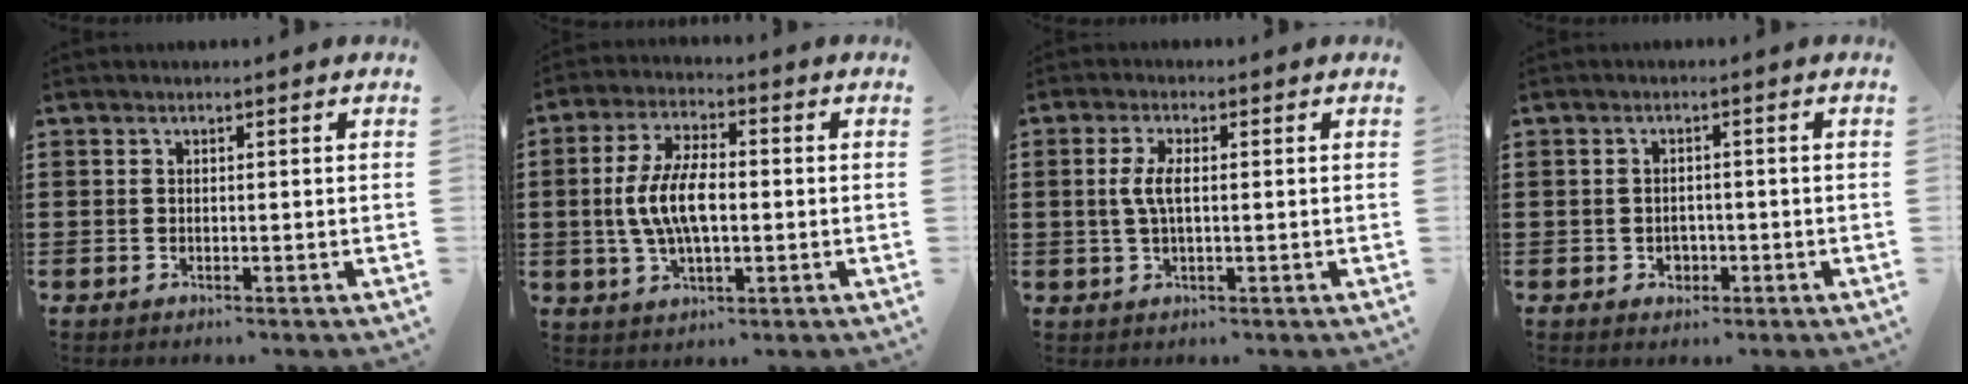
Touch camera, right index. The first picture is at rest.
{"total": 8.5, "force": [-0.4, 3.8, 7.6], "torque": [-0.173, -0.002, -0.015]}
{"total": 3.7, "force": [0.2, 1.3, 3.5], "torque": [-0.082, -0.001, -0.003]}
{"total": 1.6, "force": [-0.5, 1.4, 0.7], "torque": [-0.015, 0.003, -0.012]}